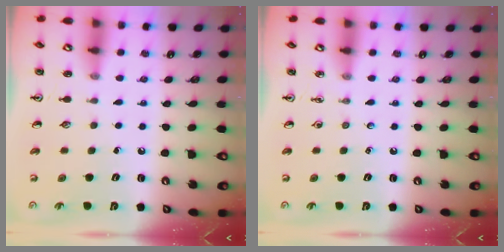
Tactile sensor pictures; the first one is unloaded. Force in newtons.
{"total": 0.0}